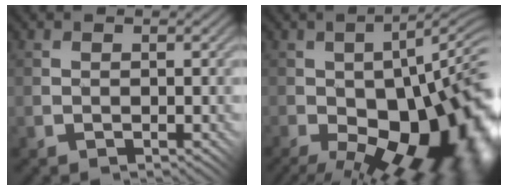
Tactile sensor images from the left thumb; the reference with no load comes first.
{"total": 19.3, "force": [-7.6, 8.1, 15.8], "torque": [-0.192, -0.019, -0.109]}